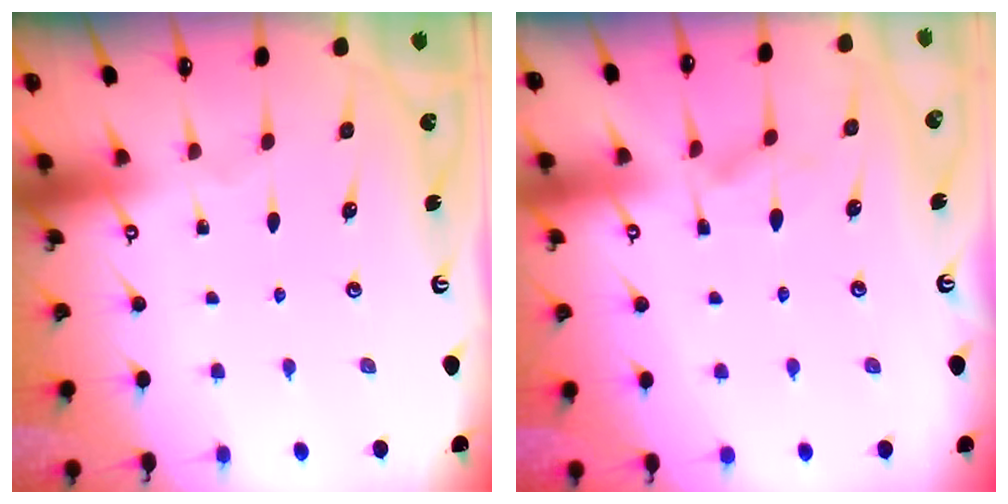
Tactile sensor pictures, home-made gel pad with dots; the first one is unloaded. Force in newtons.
{"total": 1.6, "press": 1.3, "slide": 0.9}